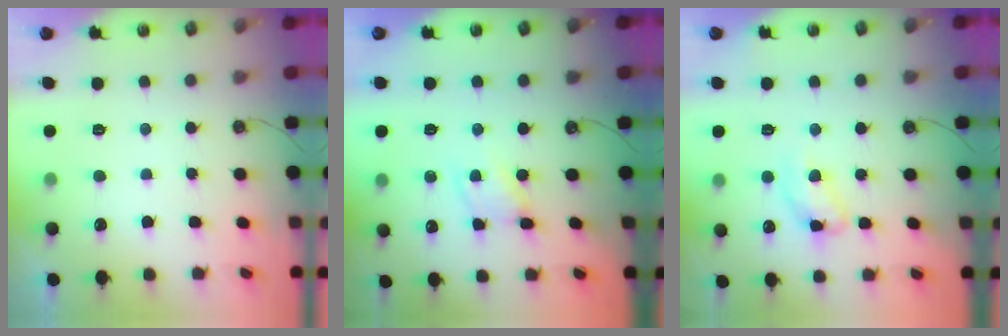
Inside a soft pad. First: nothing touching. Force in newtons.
{"total": 2.1, "press": 2.1, "slide": 0.3}
{"total": 11.7, "press": 11.7, "slide": 0.8}